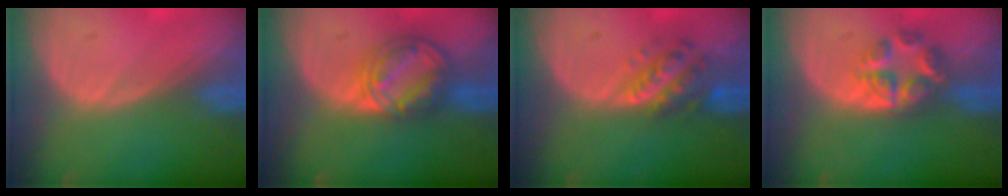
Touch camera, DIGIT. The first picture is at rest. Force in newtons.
{"total": 8.3, "press": 7.1, "slide": 4.3}
{"total": 5.8, "press": 5.4, "slide": 2.0}
{"total": 5.9, "press": 5.5, "slide": 2.2}